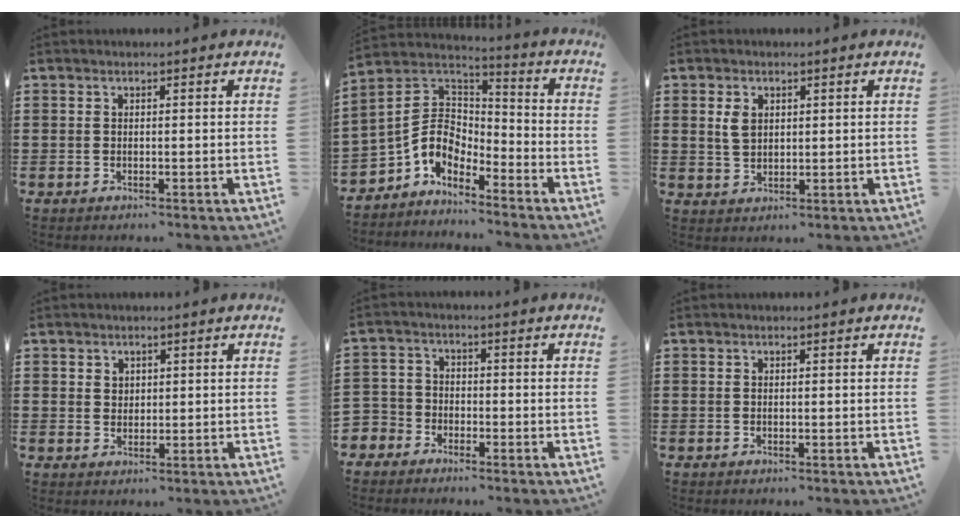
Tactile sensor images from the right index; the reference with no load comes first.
{"total": 6.8, "force": [-2.7, 5.3, 3.2], "torque": [-0.104, -0.007, -0.062]}
{"total": 3.2, "force": [1.0, 2.1, 2.2], "torque": [-0.050, 0.008, 0.018]}
{"total": 1.7, "force": [1.0, 1.4, 0.2], "torque": [-0.008, 0.006, 0.019]}
{"total": 3.2, "force": [-2.6, 1.8, -0.1], "torque": [-0.019, 0.000, -0.062]}
{"total": 0.0}